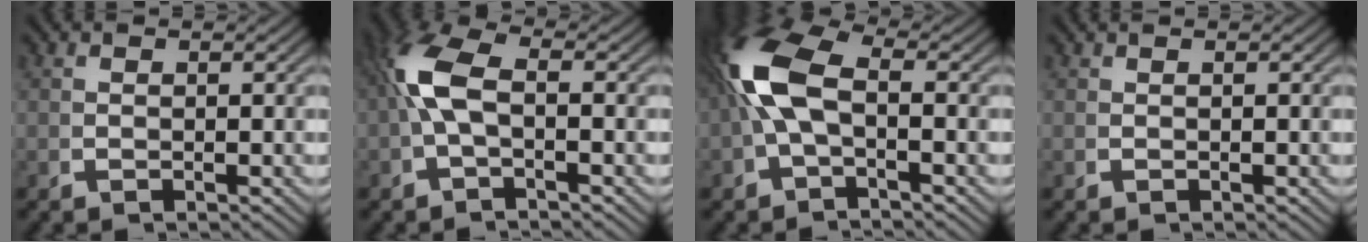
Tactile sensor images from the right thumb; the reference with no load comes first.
{"total": 4.6, "force": [0.0, 2.3, 4.0], "torque": [-0.096, -0.001, 0.004]}
{"total": 6.2, "force": [-0.1, 3.4, 5.2], "torque": [-0.116, 0.000, 0.003]}
{"total": 0.0}